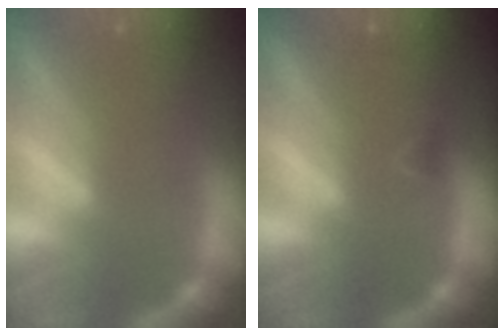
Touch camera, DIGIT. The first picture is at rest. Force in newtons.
{"total": 0.9}